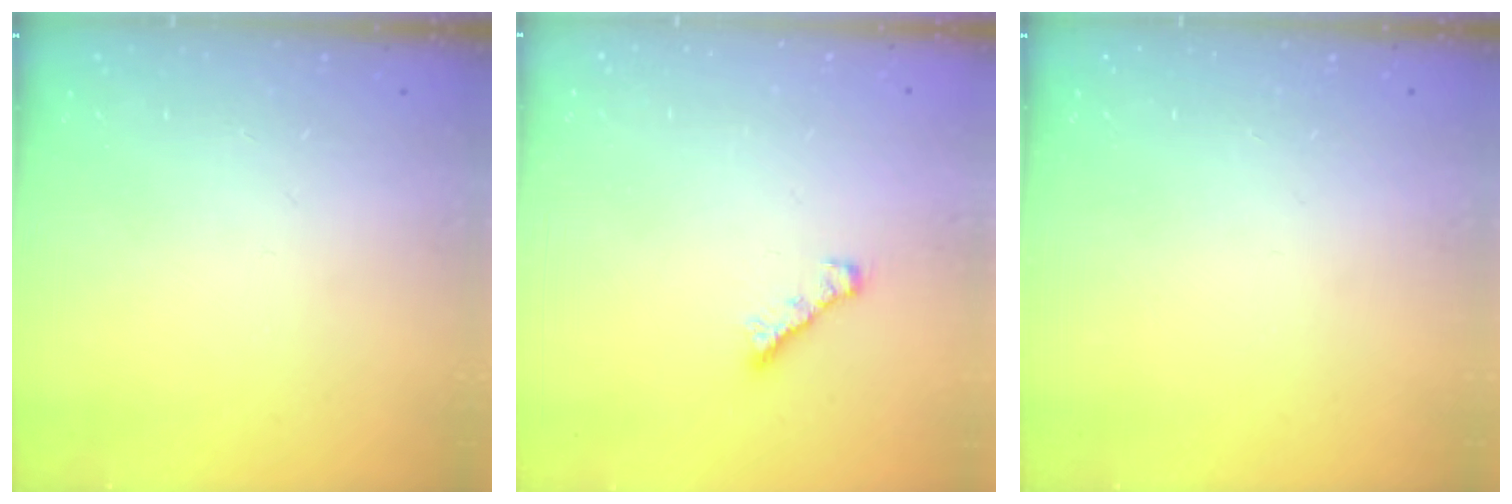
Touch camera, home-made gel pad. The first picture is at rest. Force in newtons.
{"total": 1.9, "press": 1.8, "slide": 0.6}
{"total": 0.0}